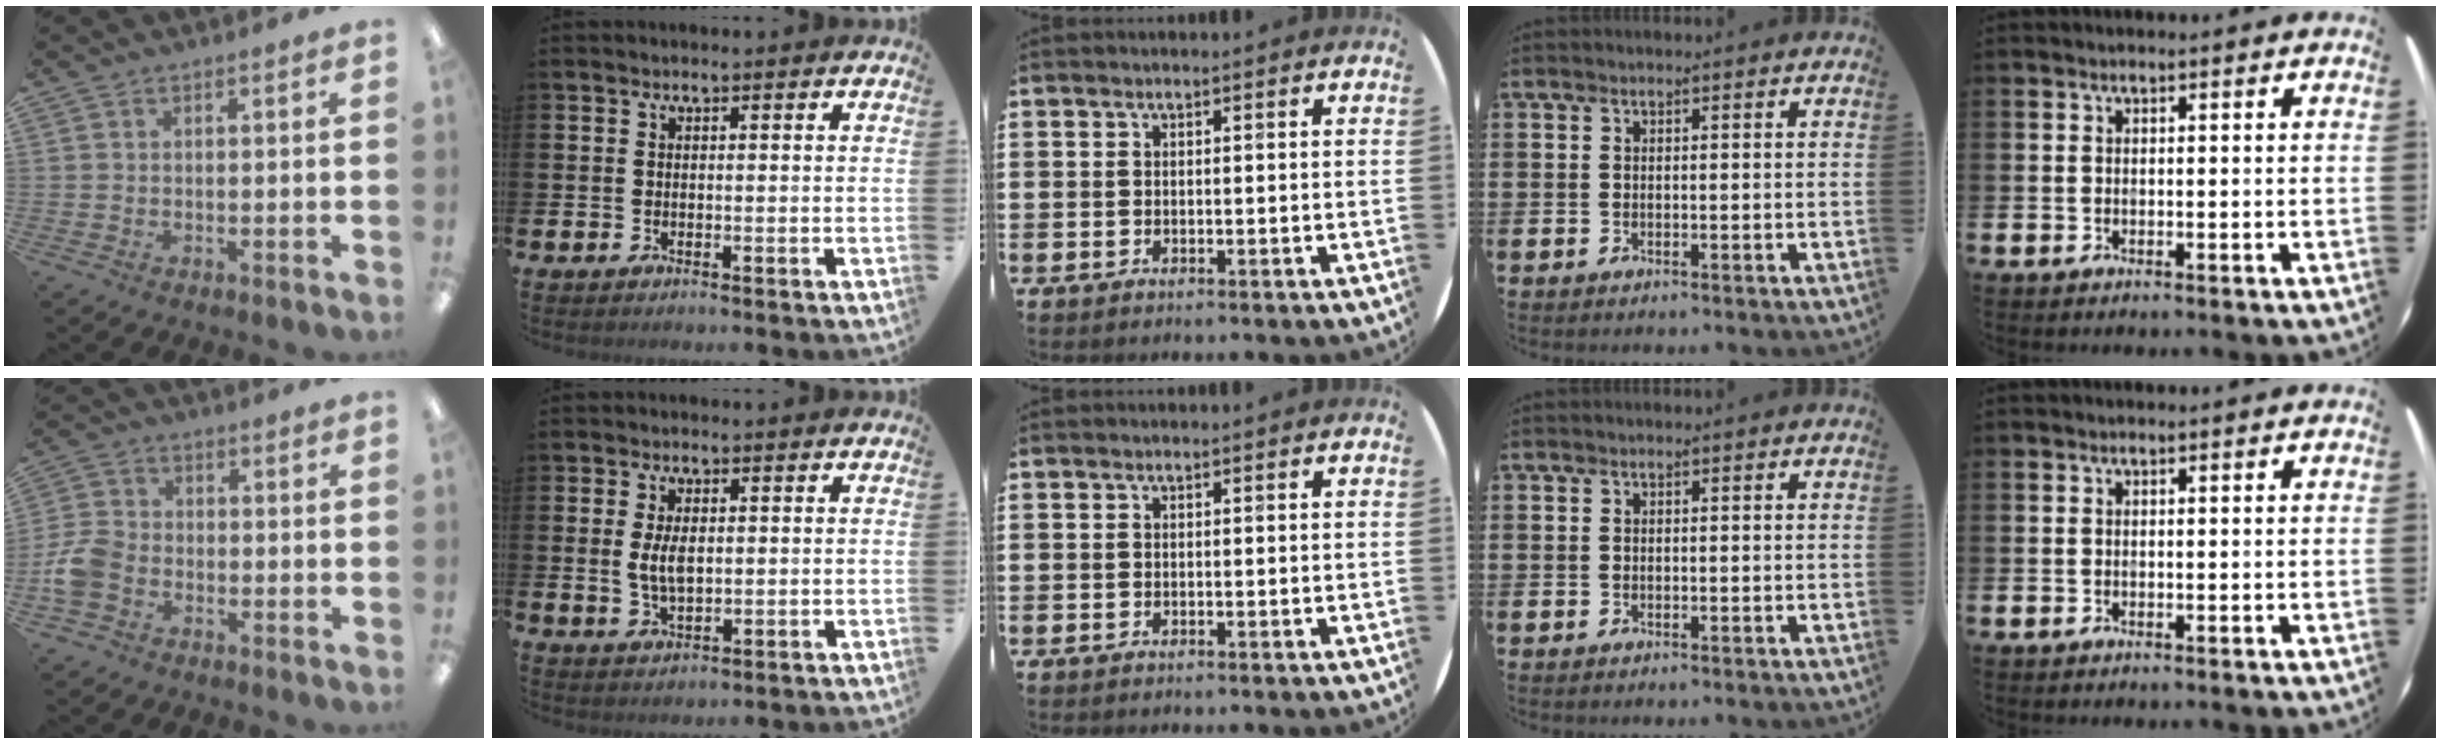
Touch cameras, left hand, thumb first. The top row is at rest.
{"thumb": {"total": 7.6, "force": [-3.1, 5.6, 4.1], "torque": [-0.088, 0.024, -0.057]}, "index": {"total": 4.3, "force": [0.8, 2.1, 3.7], "torque": [-0.067, 0.004, 0.010]}}